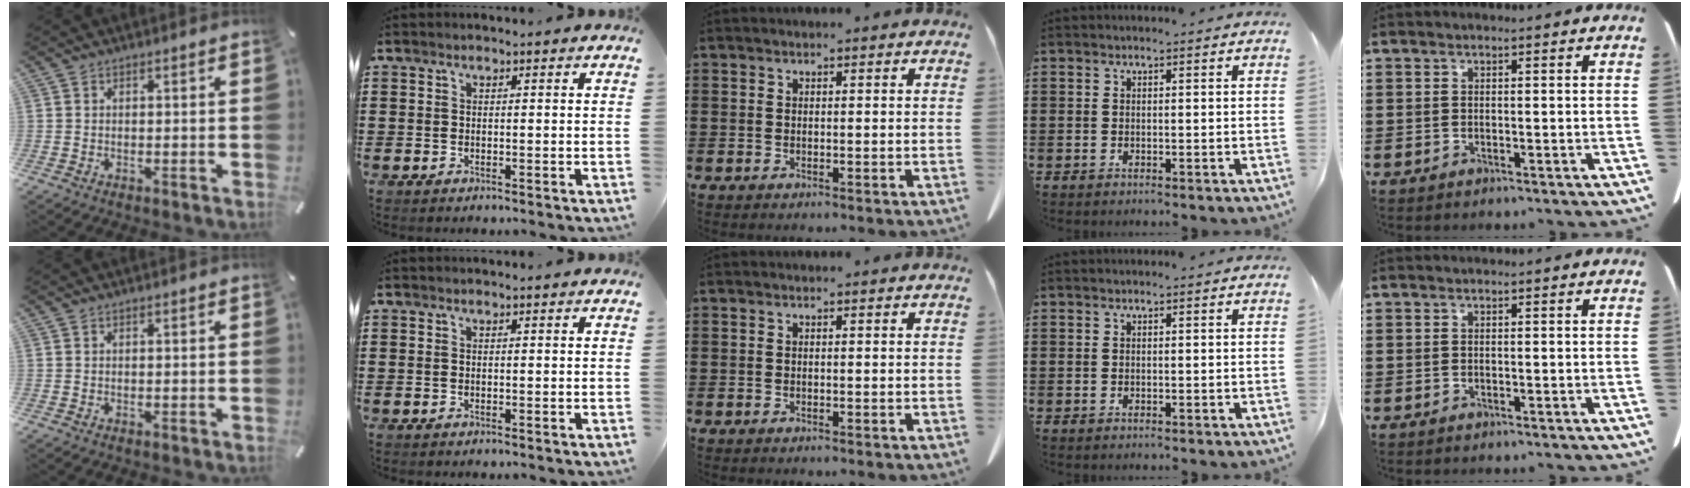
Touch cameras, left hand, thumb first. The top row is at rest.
{}